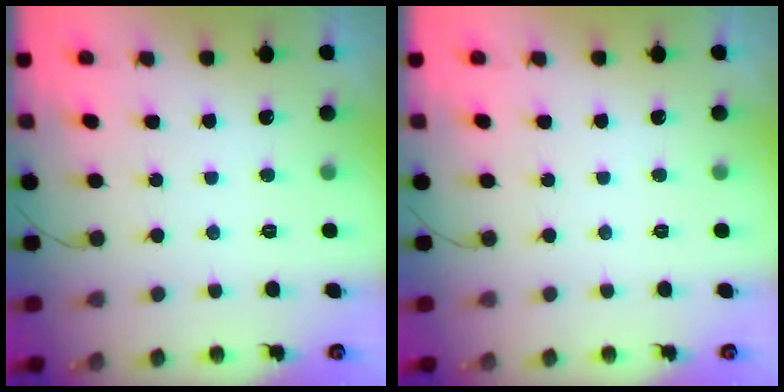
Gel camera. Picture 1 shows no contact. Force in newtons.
{"total": 0.0}